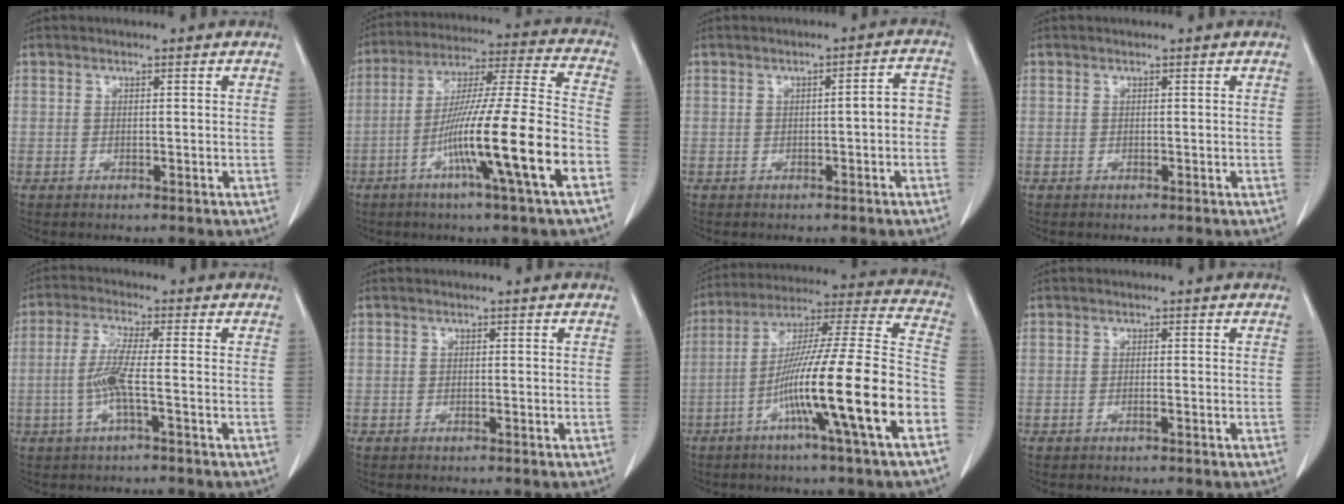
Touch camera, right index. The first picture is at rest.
{"total": 18.7, "force": [-7.2, -0.9, 17.3], "torque": [-0.303, -0.015, -0.129]}
{"total": 3.8, "force": [-0.6, 1.0, 3.7], "torque": [-0.040, 0.019, -0.009]}
{"total": 0.0}
{"total": 5.5, "force": [-1.2, -0.1, 5.3], "torque": [-0.118, -0.001, -0.028]}
{"total": 0.0}
{"total": 21.7, "force": [-8.3, -0.6, 20.1], "torque": [-0.321, -0.016, -0.150]}
{"total": 0.5, "force": [-0.3, -0.1, 0.5], "torque": [-0.009, 0.001, -0.006]}